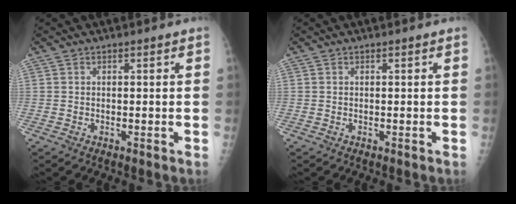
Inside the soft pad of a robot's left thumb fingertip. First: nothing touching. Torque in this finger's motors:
{"motor_torque": [0.00, 0.00, 0.00, -0.01, 0.00]}